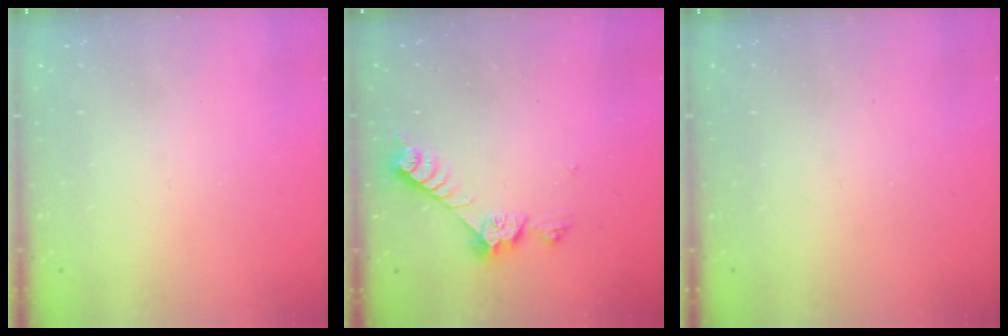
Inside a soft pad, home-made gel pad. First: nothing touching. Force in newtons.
{"total": 7.3, "press": 7.3, "slide": 0.6}
{"total": 0.0}